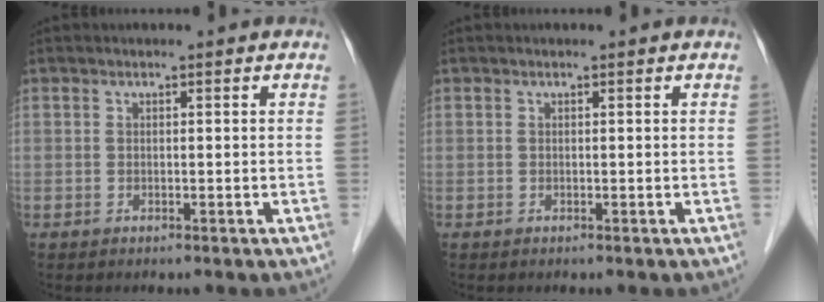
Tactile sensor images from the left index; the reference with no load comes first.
{"total": 0.0}